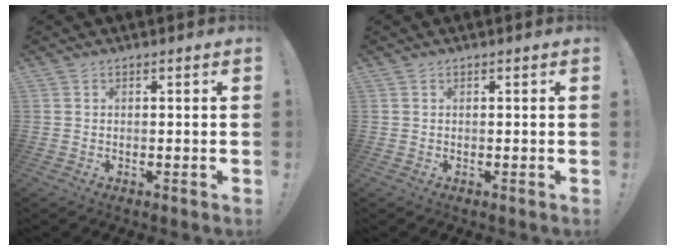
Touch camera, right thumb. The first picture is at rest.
{"total": 0.0}